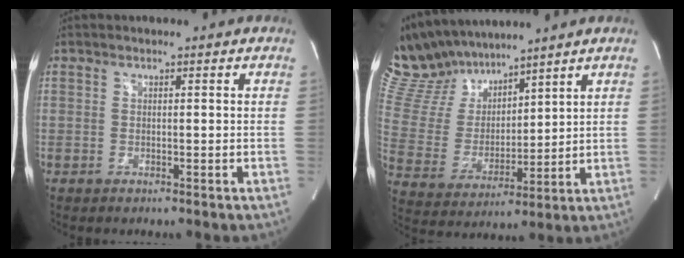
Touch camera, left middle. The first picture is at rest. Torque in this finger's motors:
{"motor_torque": [0.84, -1.30, 0.14, -0.04]}